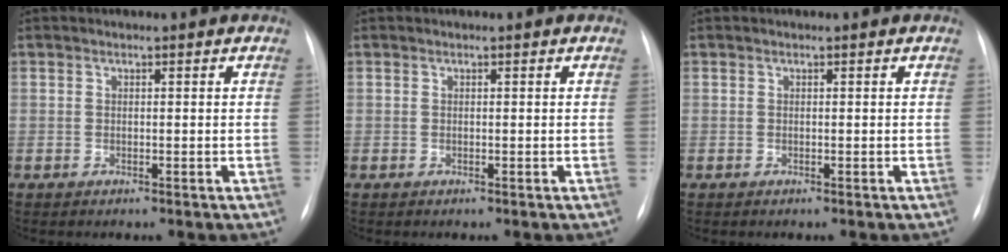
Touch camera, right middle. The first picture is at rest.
{"total": 0.0}
{"total": 0.0}